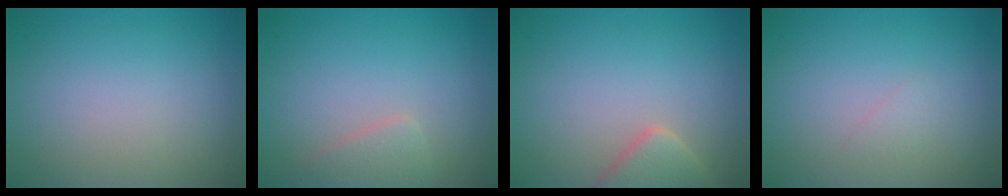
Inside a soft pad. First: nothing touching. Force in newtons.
{"total": 1.7, "press": 1.7, "slide": 0.2}
{"total": 3.0, "press": 2.9, "slide": 0.3}
{"total": 0.6, "press": 0.6, "slide": 0.0}